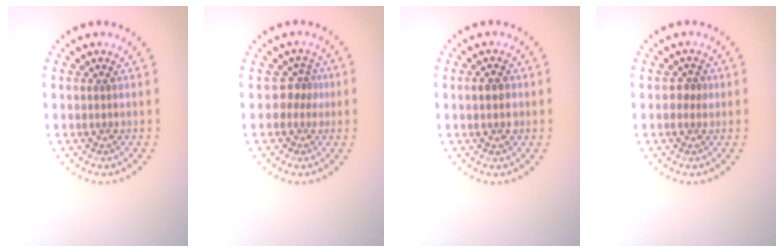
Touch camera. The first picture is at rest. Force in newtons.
{"total": 1.9, "press": 1.4, "slide": 1.2}
{"total": 2.5, "press": 2.5, "slide": 0.1}
{"total": 1.3, "press": 1.3, "slide": 0.3}